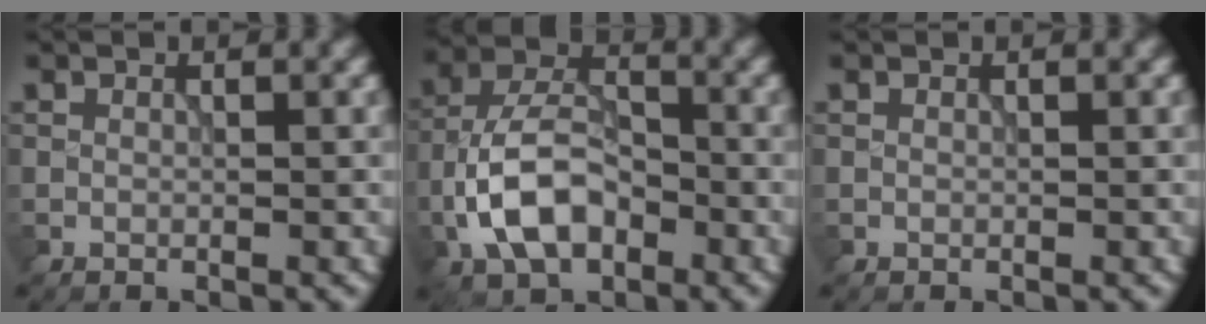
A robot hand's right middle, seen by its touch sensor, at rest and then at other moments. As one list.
[{"total": 7.5, "force": [-2.9, 4.4, 5.4], "torque": [-0.107, 0.011, -0.060]}, {"total": 0.0}]